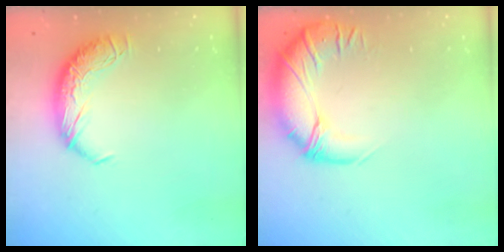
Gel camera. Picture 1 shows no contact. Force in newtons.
{"total": 2.9, "press": 0.1, "slide": 2.9}